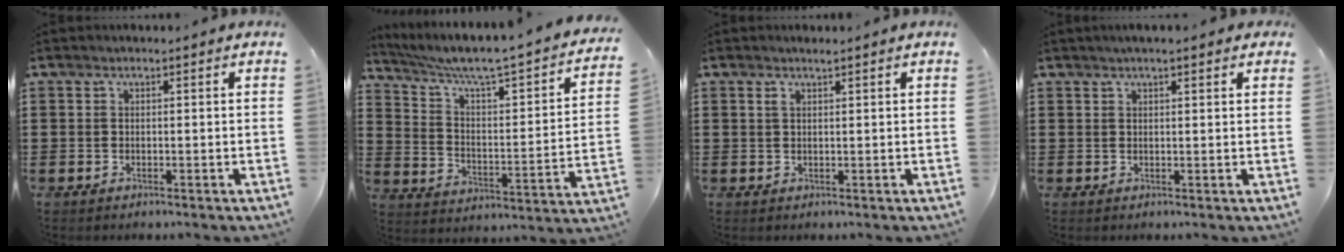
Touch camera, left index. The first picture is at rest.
{"total": 4.4, "force": [3.2, 0.1, 3.0], "torque": [-0.076, -0.042, 0.042]}
{"total": 1.1, "force": [0.7, 0.2, 0.8], "torque": [-0.017, 0.001, 0.013]}
{"total": 1.9, "force": [1.4, 0.2, 1.2], "torque": [-0.025, 0.005, 0.025]}